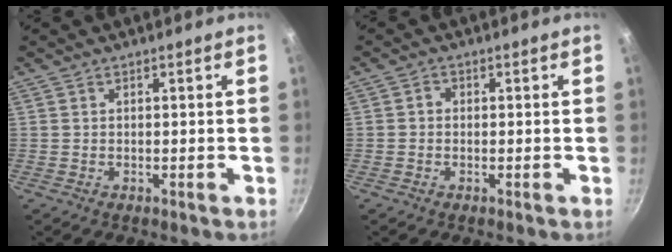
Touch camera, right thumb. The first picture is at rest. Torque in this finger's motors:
{"motor_torque": [-0.04, -0.11, 0.15, 0.01, 0.06]}